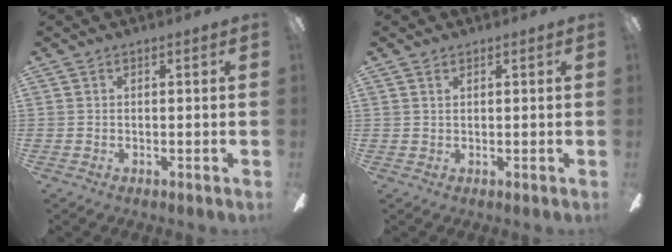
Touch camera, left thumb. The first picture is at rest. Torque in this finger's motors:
{"motor_torque": [0.00, -0.17, -0.19, 0.12, -0.01]}